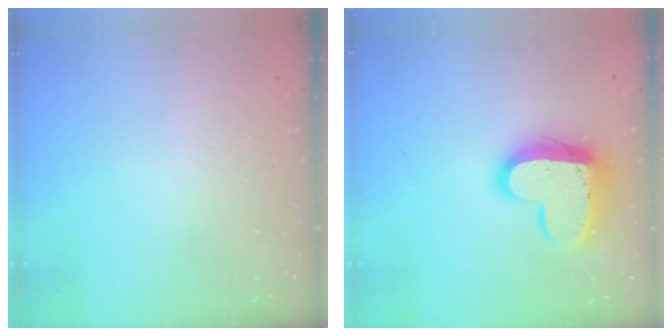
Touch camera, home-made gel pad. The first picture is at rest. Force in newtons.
{"total": 14.4, "press": 14.4, "slide": 1.1}